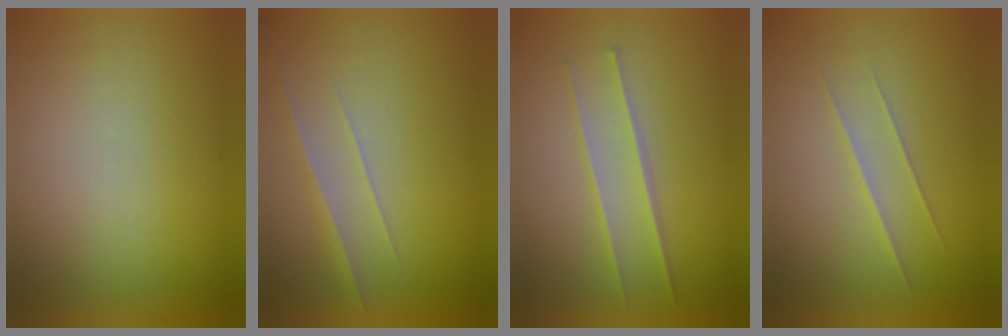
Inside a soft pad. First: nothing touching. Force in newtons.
{"total": 2.8}
{"total": 2.4}
{"total": 1.6}